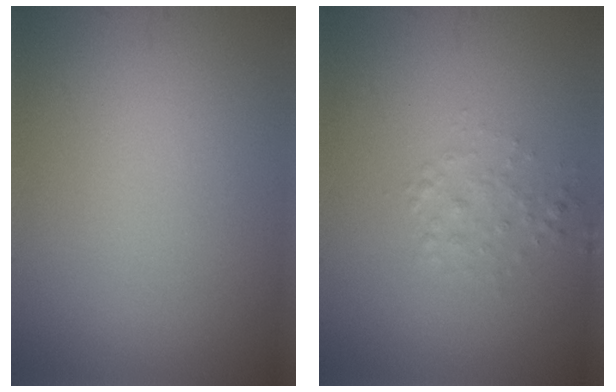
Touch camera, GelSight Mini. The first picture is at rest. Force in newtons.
{"total": 1.4, "press": 1.4, "slide": 0.0}